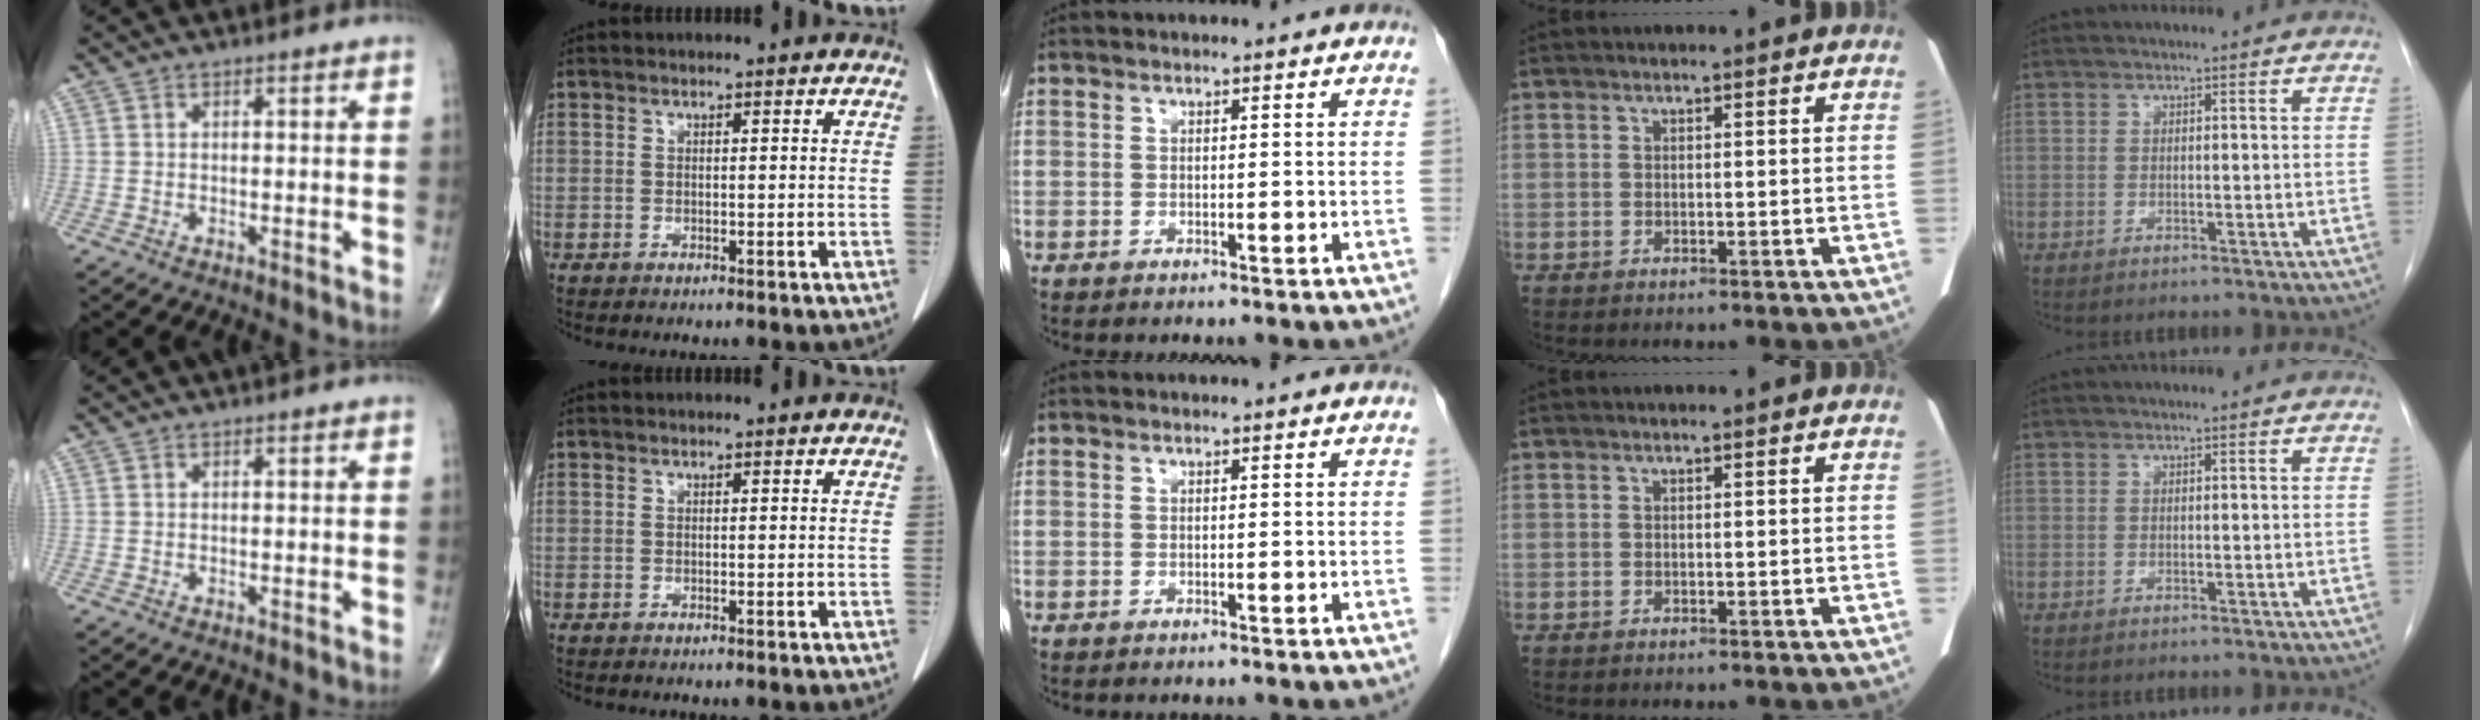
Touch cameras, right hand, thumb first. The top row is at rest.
{}